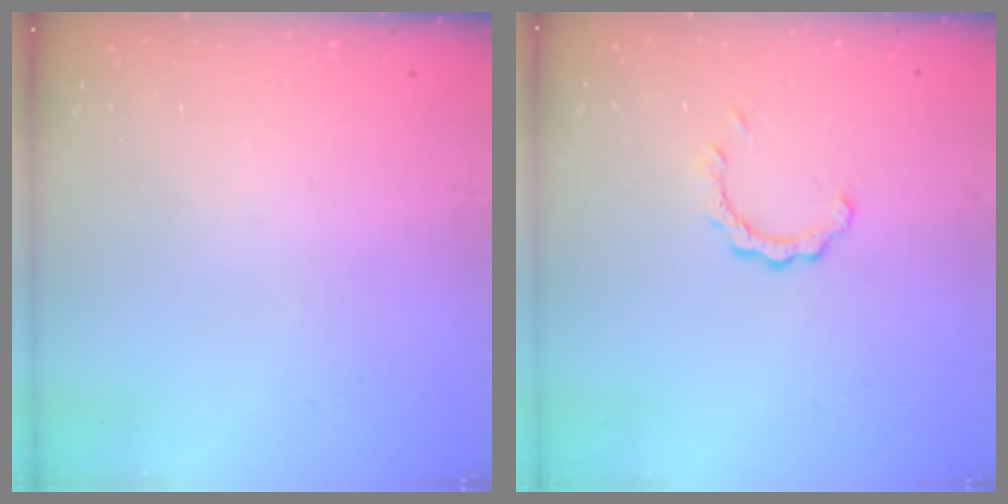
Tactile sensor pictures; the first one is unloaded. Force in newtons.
{"total": 2.8, "press": 2.7, "slide": 0.4}